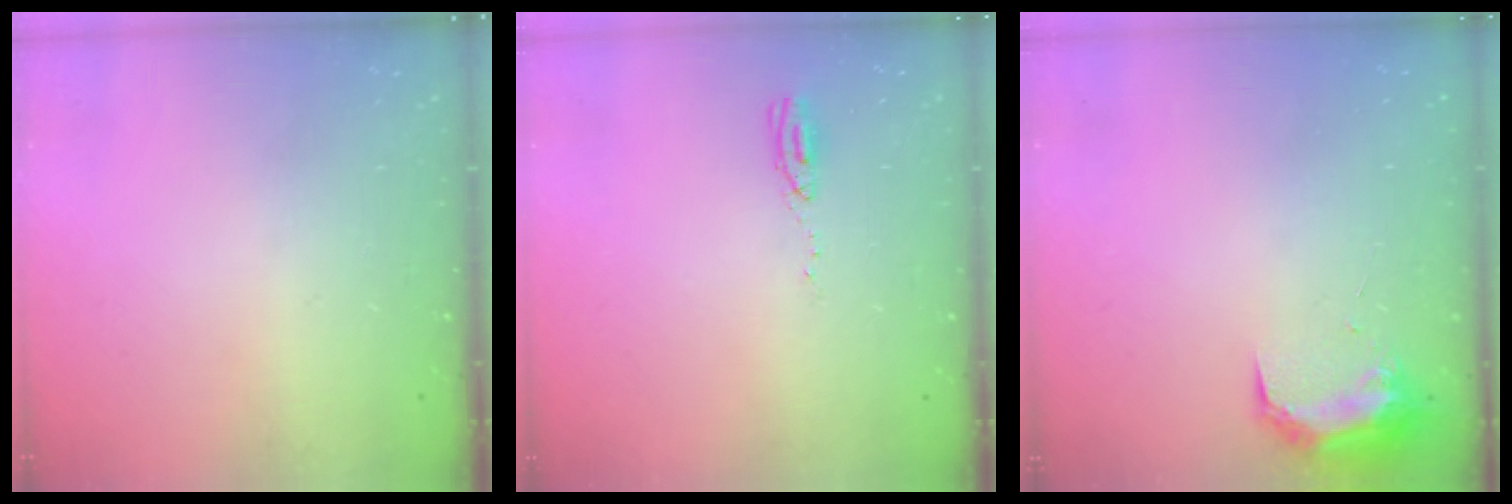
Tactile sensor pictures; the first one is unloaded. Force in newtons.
{"total": 3.9, "press": 3.7, "slide": 1.2}
{"total": 9.8, "press": 9.7, "slide": 0.7}